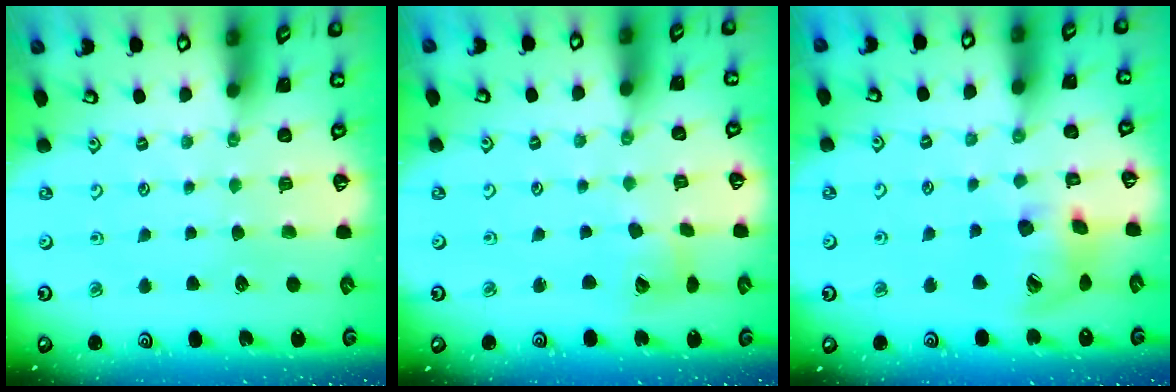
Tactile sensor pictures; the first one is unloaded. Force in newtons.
{"total": 7.1, "press": 7.0, "slide": 0.9}
{"total": 12.8, "press": 12.7, "slide": 1.8}